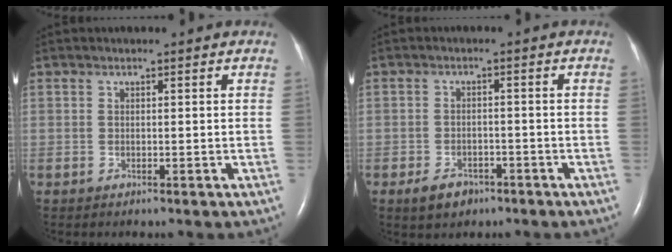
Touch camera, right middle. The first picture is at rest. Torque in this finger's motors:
{"motor_torque": [0.54, -0.35, 0.02, 0.02]}